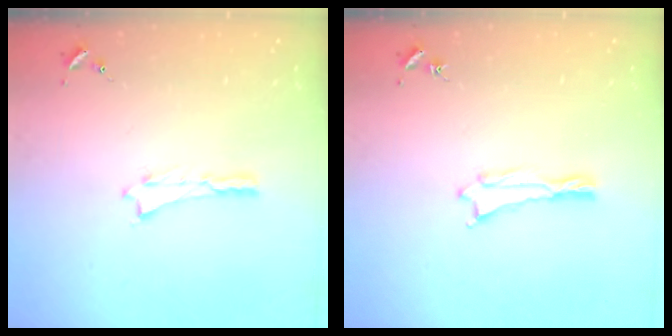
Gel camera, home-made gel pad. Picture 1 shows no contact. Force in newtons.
{"total": 0.5, "press": 0.5, "slide": 0.2}